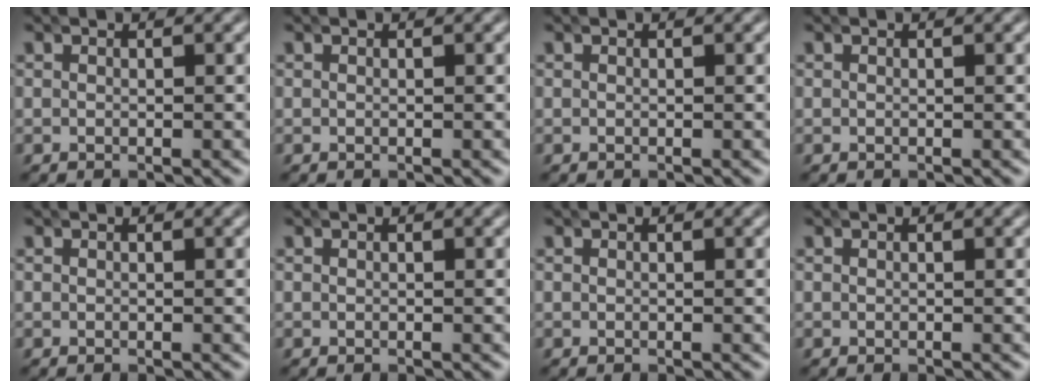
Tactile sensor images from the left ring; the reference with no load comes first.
{"total": 0.0}
{"total": 0.0}
{"total": 0.0}
{"total": 0.0}
{"total": 0.0}
{"total": 0.0}
{"total": 0.0}